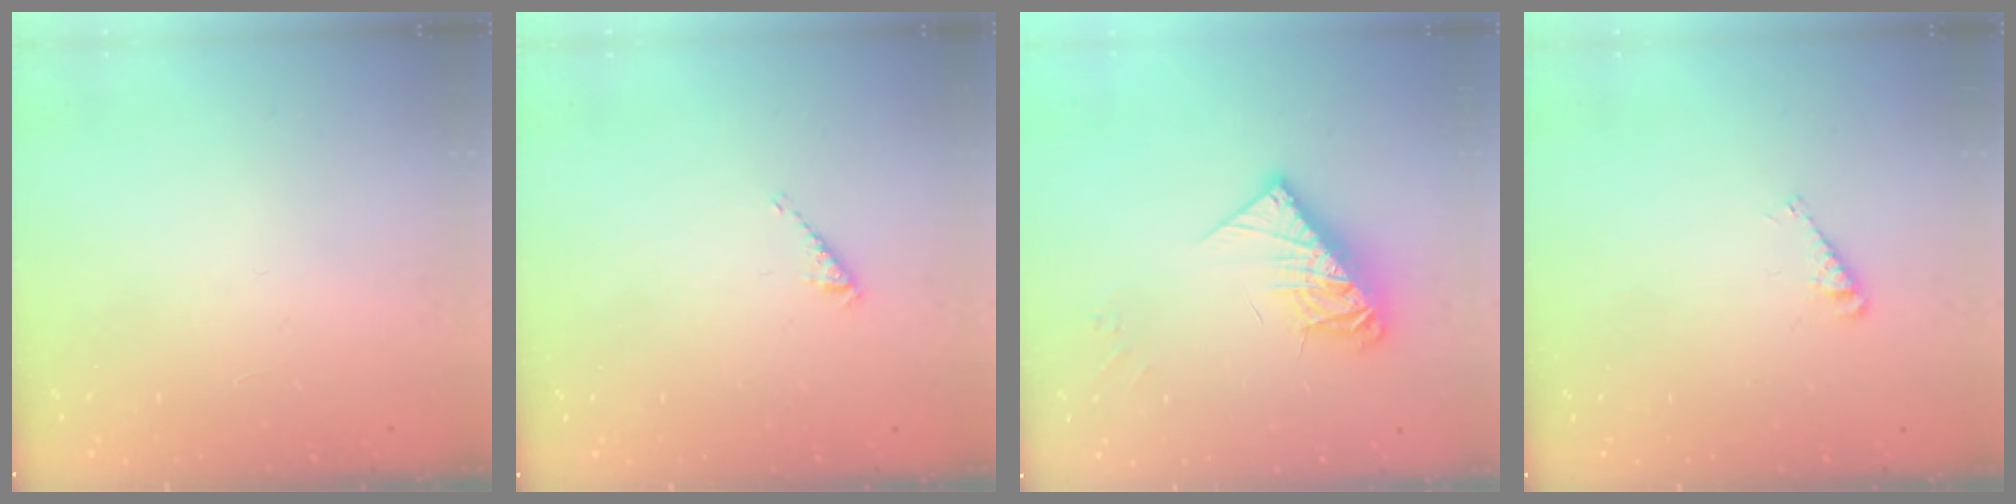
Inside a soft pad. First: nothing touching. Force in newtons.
{"total": 2.9, "press": 2.9, "slide": 0.5}
{"total": 13.5, "press": 13.5, "slide": 1.0}
{"total": 4.1, "press": 4.0, "slide": 0.6}